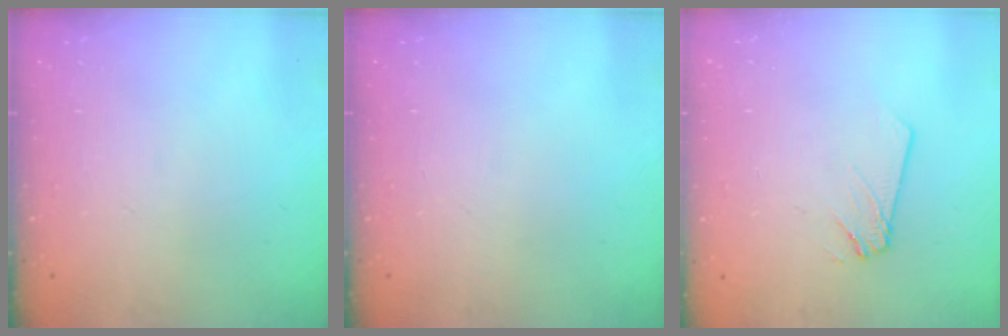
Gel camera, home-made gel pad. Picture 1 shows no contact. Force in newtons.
{"total": 0.0}
{"total": 2.4, "press": 2.4, "slide": 0.2}